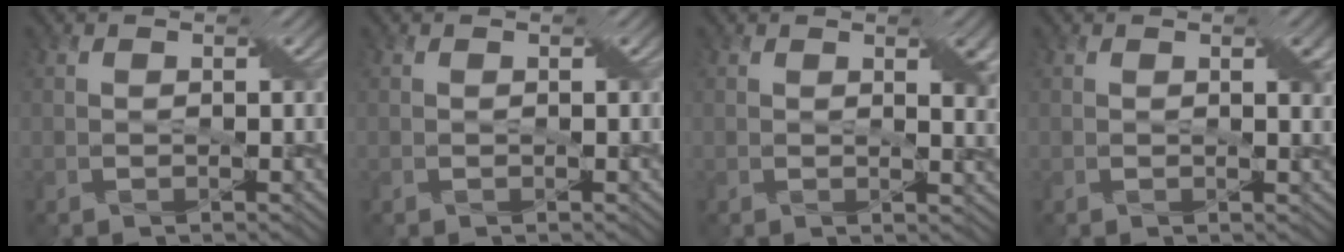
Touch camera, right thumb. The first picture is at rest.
{"total": 0.0}
{"total": 3.5, "force": [1.4, 1.1, 3.0], "torque": [-0.047, -0.001, 0.025]}
{"total": 1.6, "force": [0.7, 0.4, 1.4], "torque": [-0.020, -0.001, 0.012]}